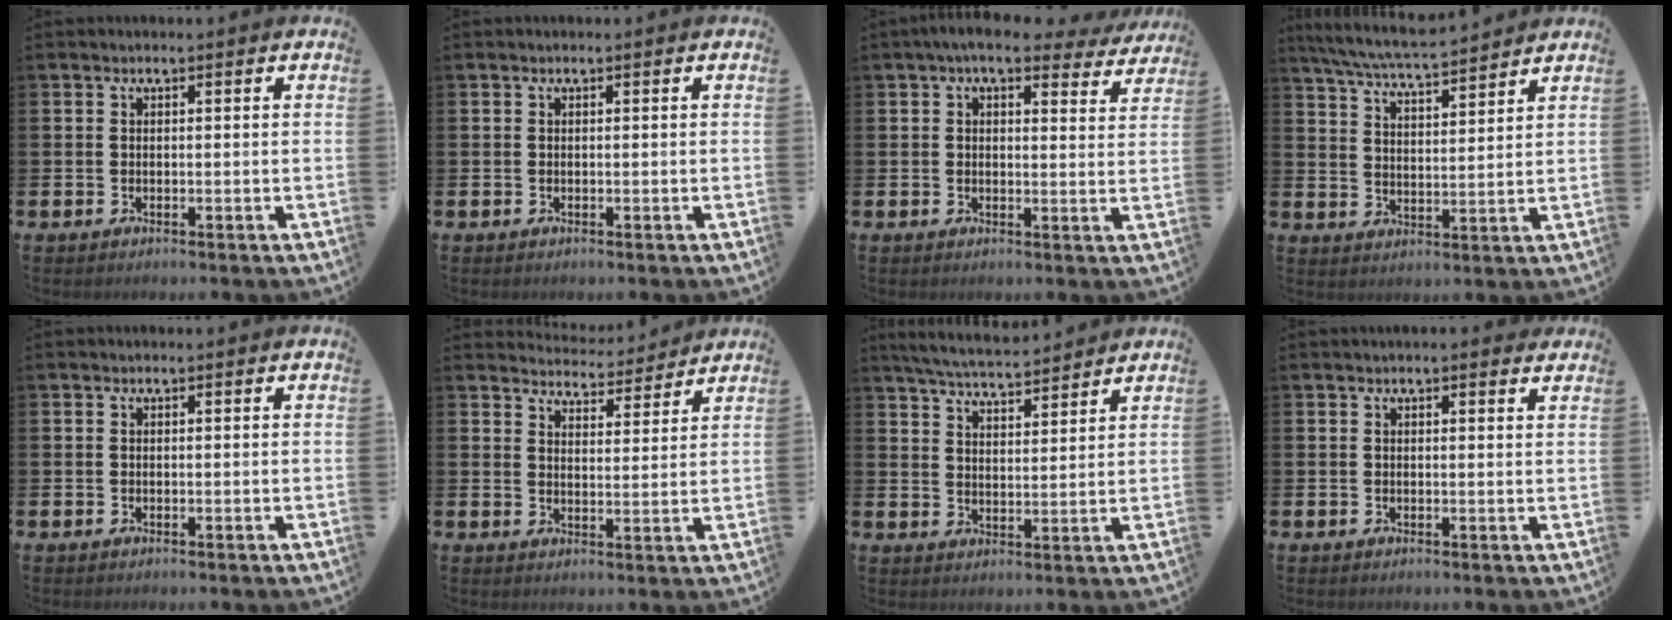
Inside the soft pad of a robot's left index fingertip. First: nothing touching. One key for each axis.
{"total": 0.0}
{"total": 5.6, "fx": 4.8, "fy": 1.4, "fz": 2.6, "tx": -0.045, "ty": -0.019, "tz": 0.082}
{"total": 6.7, "fx": 6.4, "fy": 0.2, "fz": 1.8, "tx": -0.059, "ty": -0.036, "tz": 0.113}
{"total": 0.0}
{"total": 4.4, "fx": 4.4, "fy": 0.6, "fz": -0.2, "tx": -0.007, "ty": -0.035, "tz": 0.076}
{"total": 5.7, "fx": 5.6, "fy": 0.3, "fz": 1.0, "tx": -0.040, "ty": -0.027, "tz": 0.101}
{"total": 1.2, "fx": 1.2, "fy": 0.1, "fz": 0.3, "tx": 0.004, "ty": -0.003, "tz": 0.019}